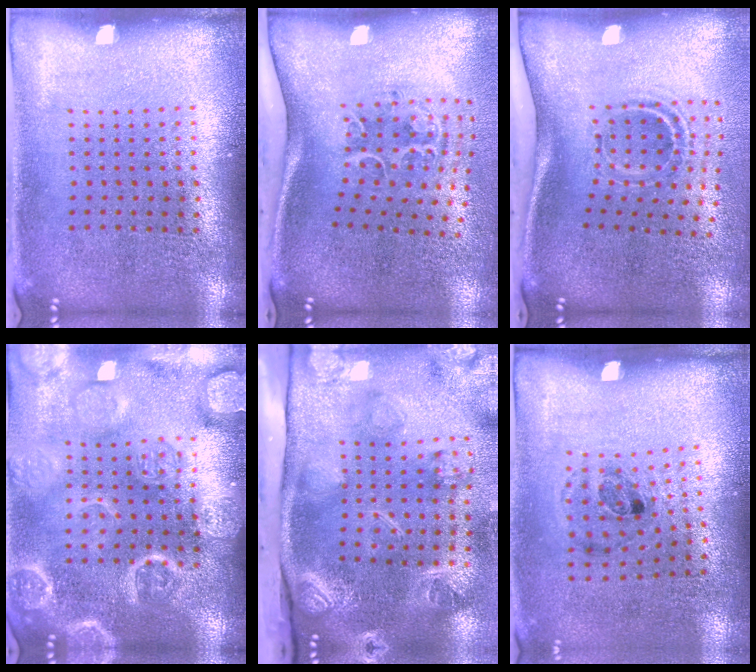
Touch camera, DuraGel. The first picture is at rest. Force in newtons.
{"total": 2.1, "press": 1.3, "slide": 1.6}
{"total": 2.2, "press": 1.2, "slide": 1.8}
{"total": 6.3, "press": 6.2, "slide": 0.8}
{"total": 4.7, "press": 3.2, "slide": 3.4}
{"total": 1.2, "press": 0.8, "slide": 0.9}